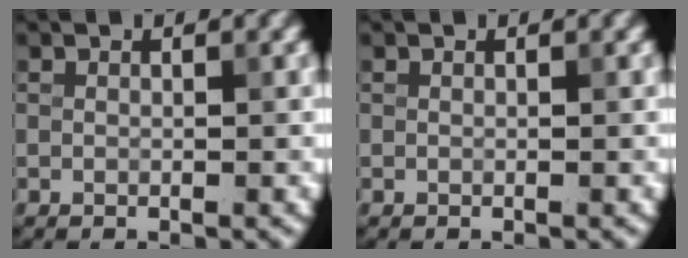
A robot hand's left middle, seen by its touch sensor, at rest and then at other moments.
{"total": 0.0}